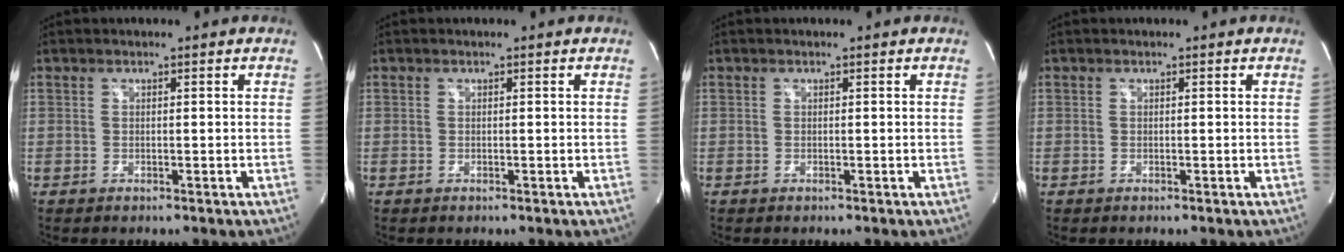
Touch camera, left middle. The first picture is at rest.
{"total": 0.0}
{"total": 0.0}
{"total": 0.0}